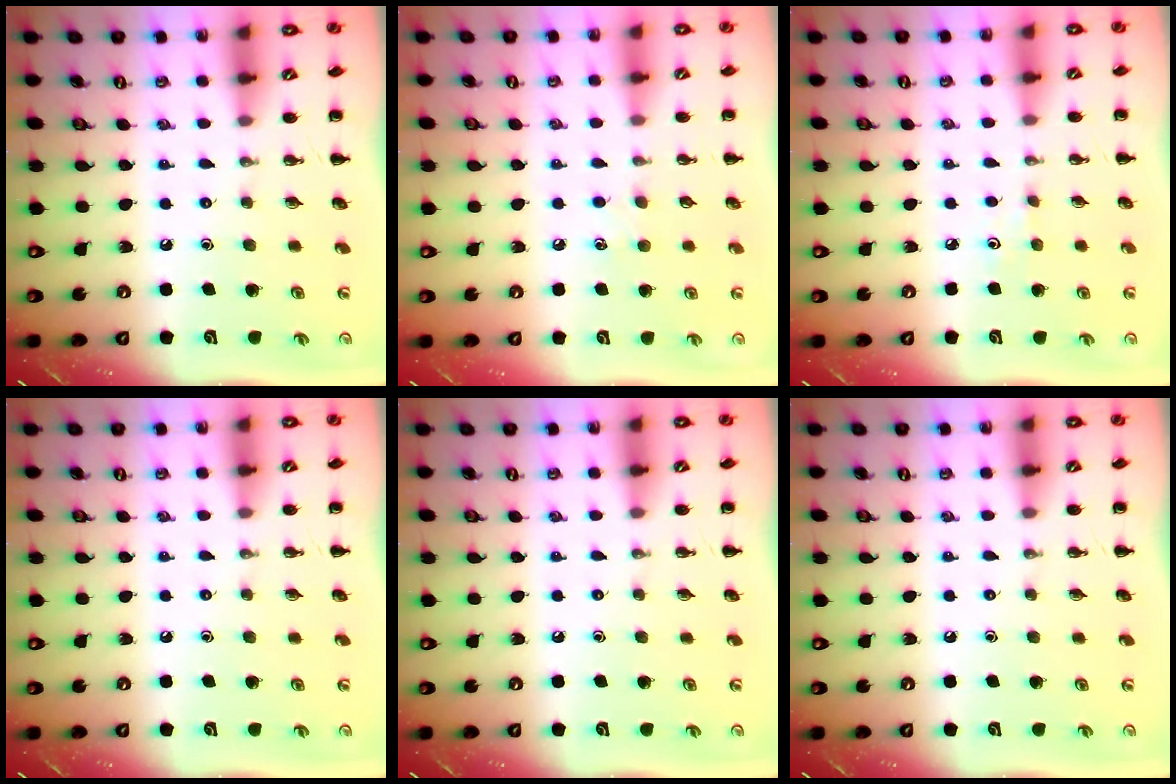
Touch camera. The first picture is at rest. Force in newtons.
{"total": 4.4, "press": 4.2, "slide": 1.2}
{"total": 3.1, "press": 2.9, "slide": 1.1}
{"total": 0.0}
{"total": 0.0}
{"total": 0.0}